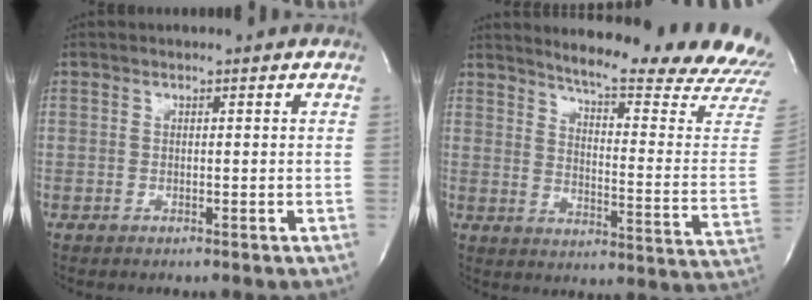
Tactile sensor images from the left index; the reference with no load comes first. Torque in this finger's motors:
{"motor_torque": [0.28, -0.25, 0.30, 0.08]}